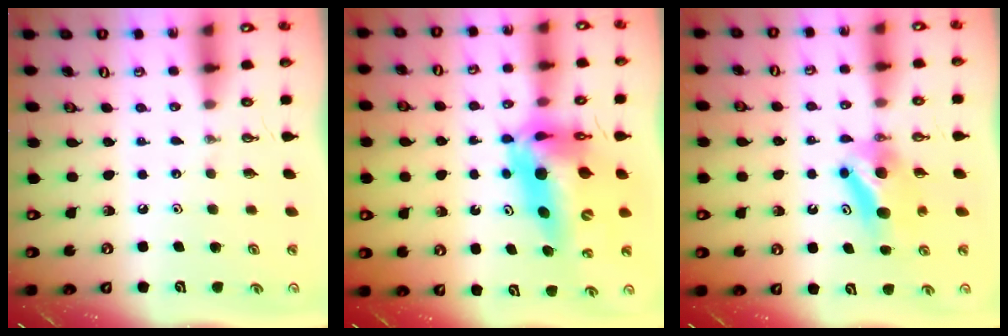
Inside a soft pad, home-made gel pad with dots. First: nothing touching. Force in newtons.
{"total": 16.4, "press": 16.3, "slide": 1.6}
{"total": 8.0, "press": 6.8, "slide": 4.1}